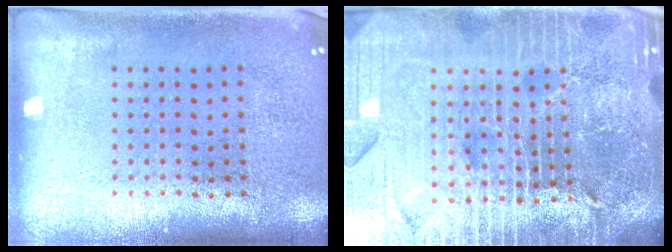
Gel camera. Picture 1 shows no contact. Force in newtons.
{"total": 6.5, "press": 5.7, "slide": 3.0}